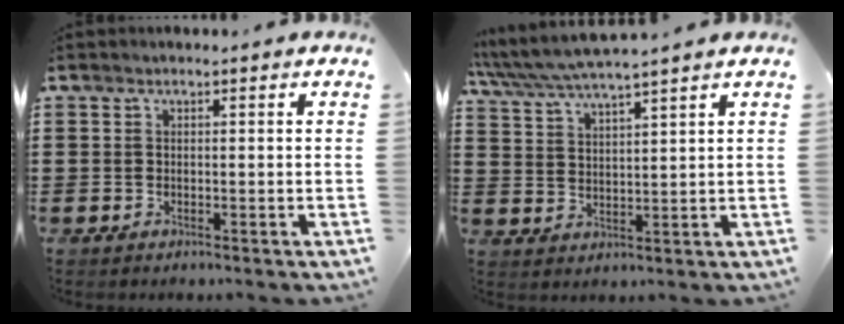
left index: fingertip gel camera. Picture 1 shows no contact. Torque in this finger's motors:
{"motor_torque": [0.67, -0.13, 0.65, 0.20]}